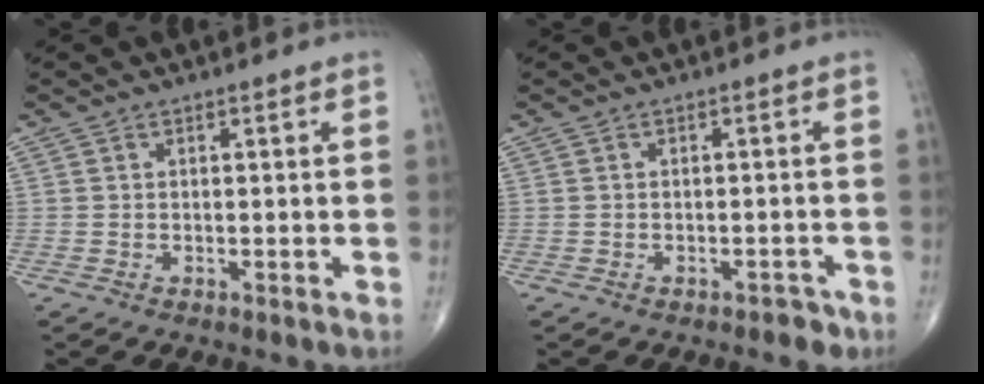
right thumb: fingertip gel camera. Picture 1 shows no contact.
{"total": 2.0, "force": [-1.5, 1.1, 0.8], "torque": [-0.003, 0.012, -0.018]}